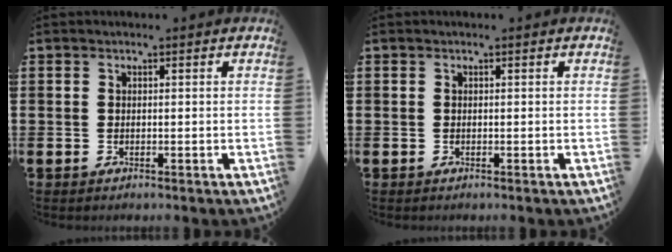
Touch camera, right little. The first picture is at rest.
{"total": 0.0}